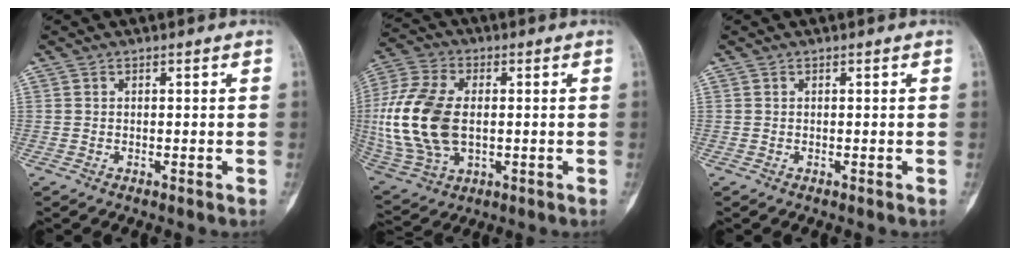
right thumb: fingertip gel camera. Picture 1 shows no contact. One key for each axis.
{"total": 19.1, "fx": 0.1, "fy": 11.6, "fz": 15.1, "tx": -0.336, "ty": -0.002, "tz": 0.011}
{"total": 0.0}